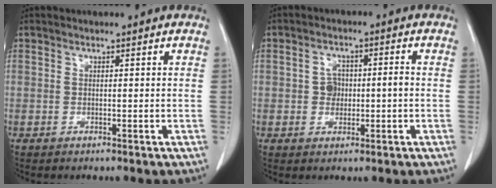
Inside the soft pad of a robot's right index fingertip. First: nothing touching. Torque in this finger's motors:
{"motor_torque": [0.60, -0.17, 0.09, 0.03]}